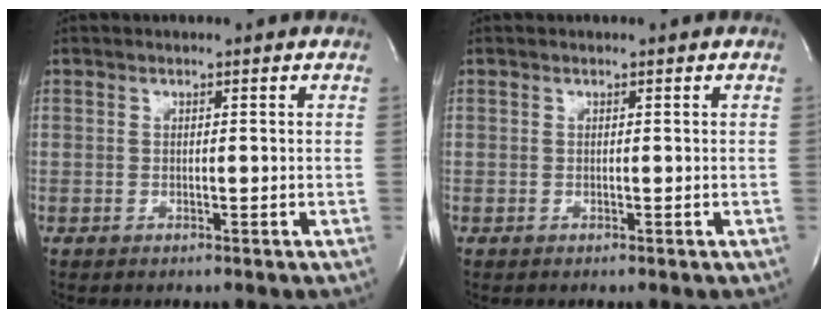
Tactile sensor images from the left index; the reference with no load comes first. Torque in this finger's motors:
{"motor_torque": [0.00, 0.00, 0.00, 0.00]}